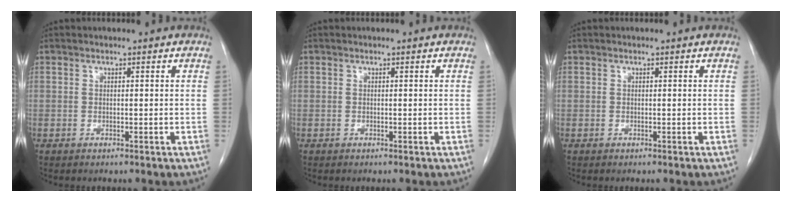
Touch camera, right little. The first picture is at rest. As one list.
[{"total": 0.0}, {"total": 0.0}]